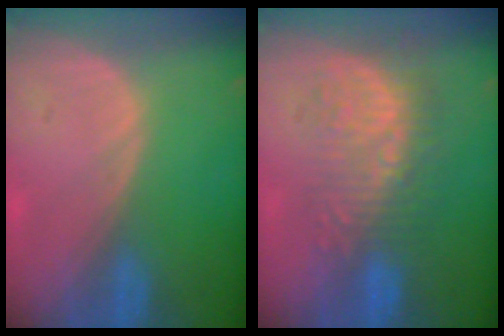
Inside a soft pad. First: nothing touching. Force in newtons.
{"total": 8.9, "press": 8.5, "slide": 2.5}